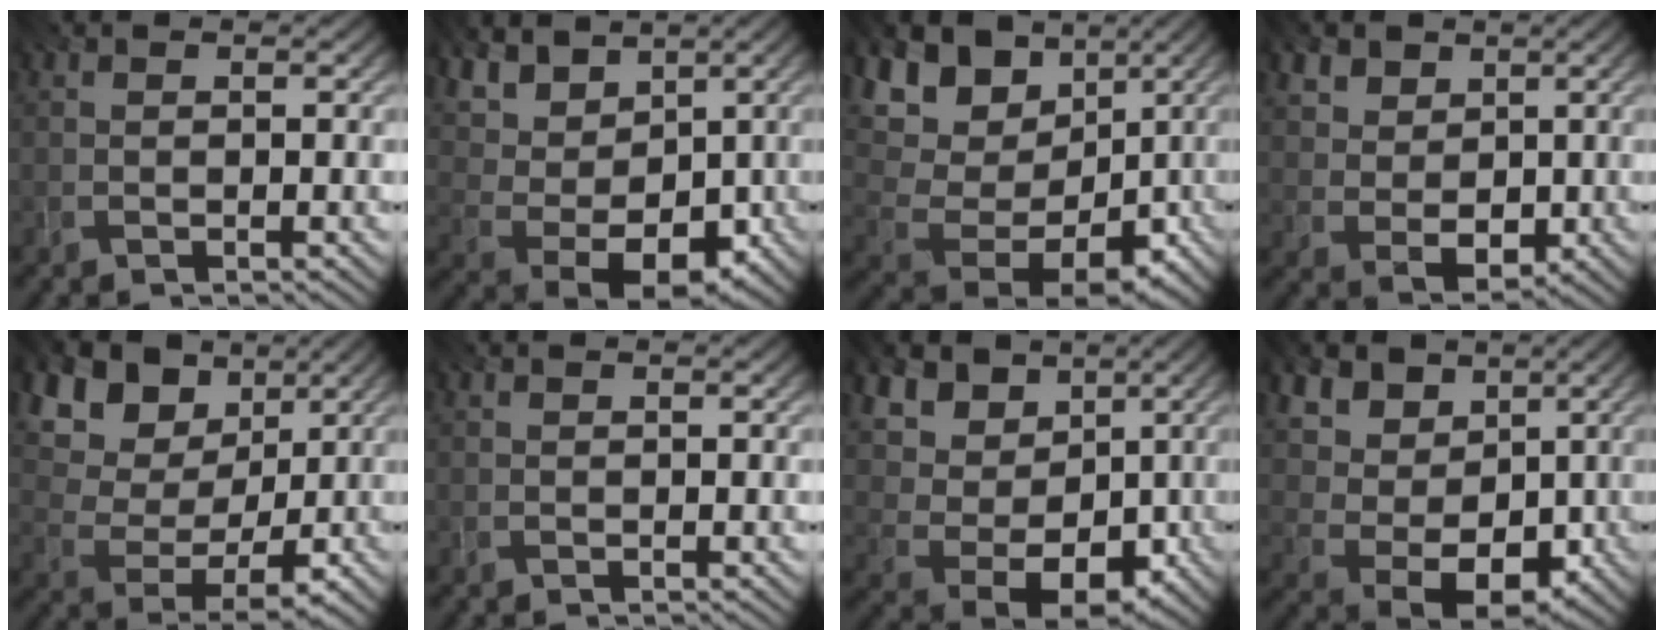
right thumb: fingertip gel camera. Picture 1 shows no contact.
{"total": 10.0, "force": [3.5, 6.9, 6.3], "torque": [-0.144, 0.011, 0.066]}
{"total": 15.6, "force": [4.5, 11.5, 9.6], "torque": [-0.212, 0.030, 0.096]}
{"total": 5.8, "force": [2.1, 4.6, 2.8], "torque": [-0.093, -0.007, 0.041]}
{"total": 13.2, "force": [6.9, 8.8, 7.1], "torque": [-0.173, 0.032, 0.120]}
{"total": 0.0}
{"total": 13.4, "force": [3.4, 10.5, 7.6], "torque": [-0.193, 0.025, 0.067]}
{"total": 12.0, "force": [3.7, 9.4, 6.5], "torque": [-0.169, 0.024, 0.063]}